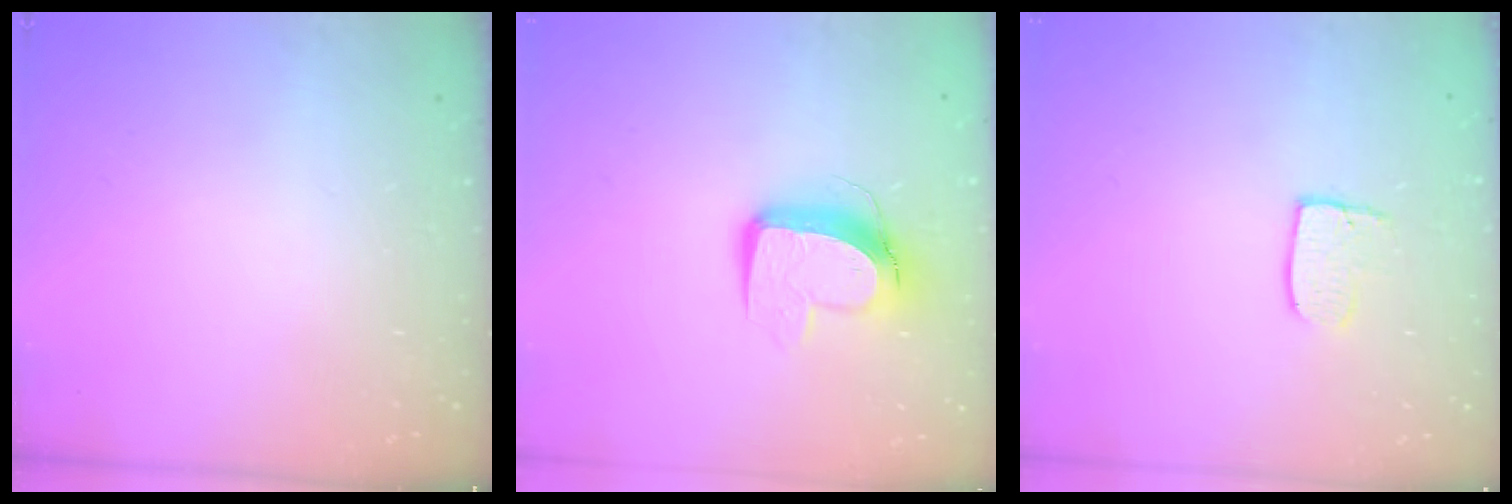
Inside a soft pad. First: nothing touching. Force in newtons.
{"total": 10.9, "press": 10.9, "slide": 1.2}
{"total": 5.5, "press": 5.5, "slide": 0.3}